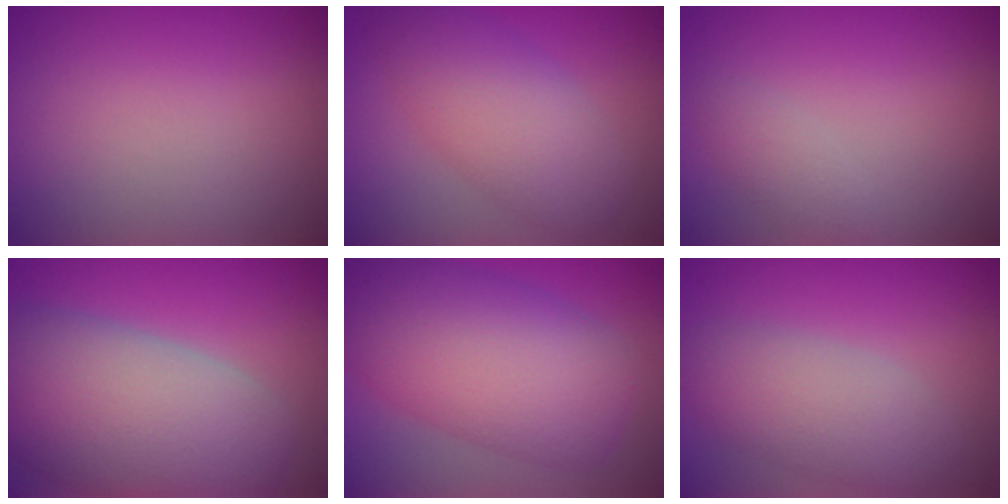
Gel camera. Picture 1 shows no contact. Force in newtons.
{"total": 5.6, "press": 5.6, "slide": 0.0}
{"total": 1.3, "press": 1.3, "slide": 0.1}
{"total": 11.6, "press": 11.6, "slide": 0.7}
{"total": 10.2, "press": 10.2, "slide": 0.1}
{"total": 4.3, "press": 4.3, "slide": 0.4}